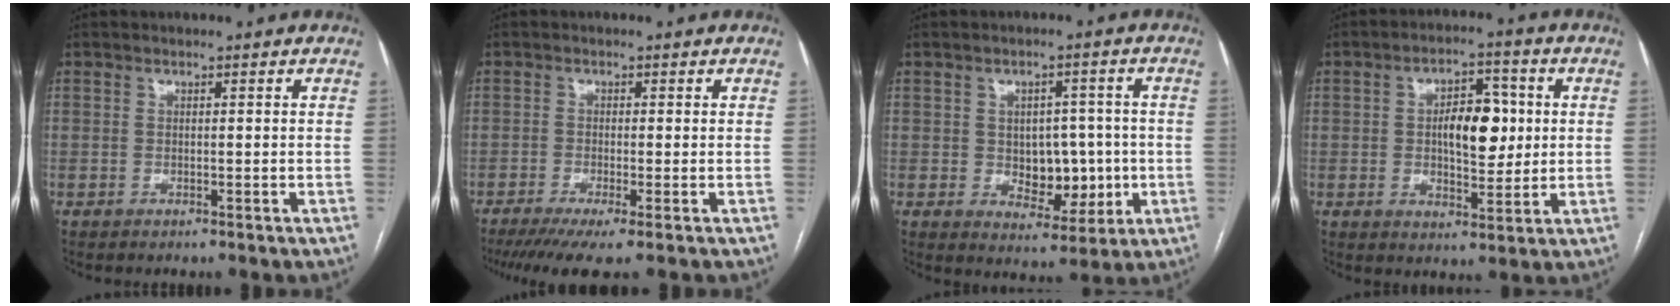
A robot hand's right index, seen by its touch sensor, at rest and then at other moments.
{"total": 5.5, "force": [-3.7, 0.2, 4.1], "torque": [-0.064, -0.013, -0.063]}
{"total": 7.7, "force": [-0.6, 5.0, 5.9], "torque": [-0.072, 0.010, 0.004]}
{"total": 8.9, "force": [1.0, 4.1, 7.8], "torque": [-0.122, 0.012, 0.019]}